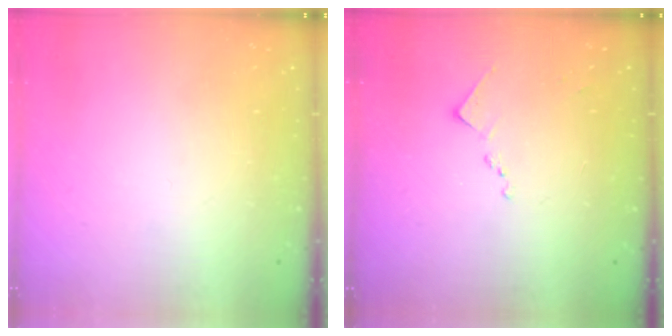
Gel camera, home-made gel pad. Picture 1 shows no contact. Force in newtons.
{"total": 8.4, "press": 8.3, "slide": 0.8}